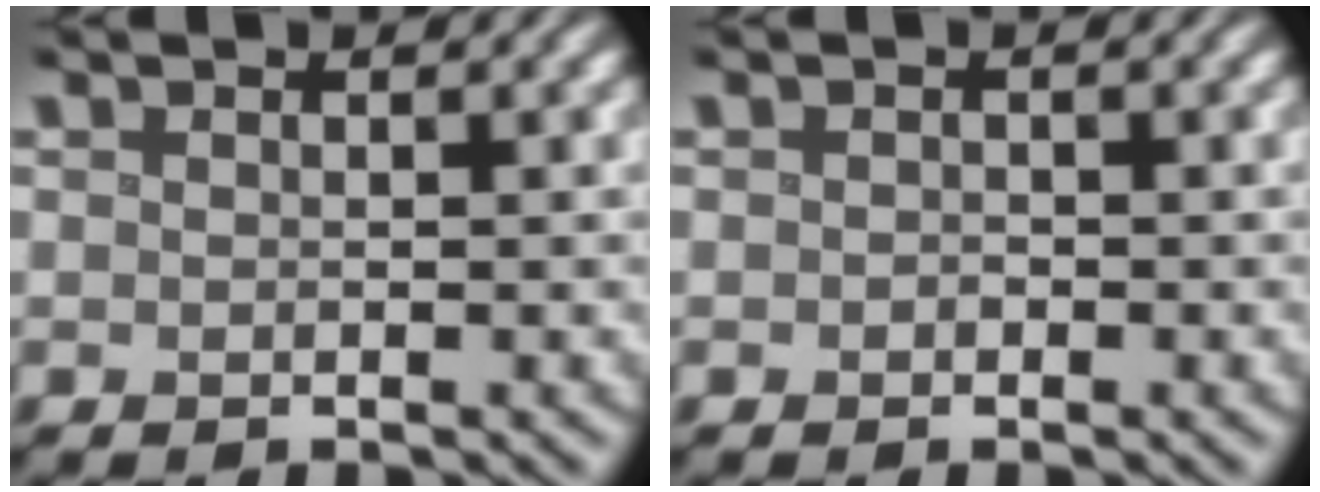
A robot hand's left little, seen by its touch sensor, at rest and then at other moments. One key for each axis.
{"total": 0.5, "fx": -0.2, "fy": 0.4, "fz": 0.2, "tx": -0.005, "ty": -0.004, "tz": -0.005}